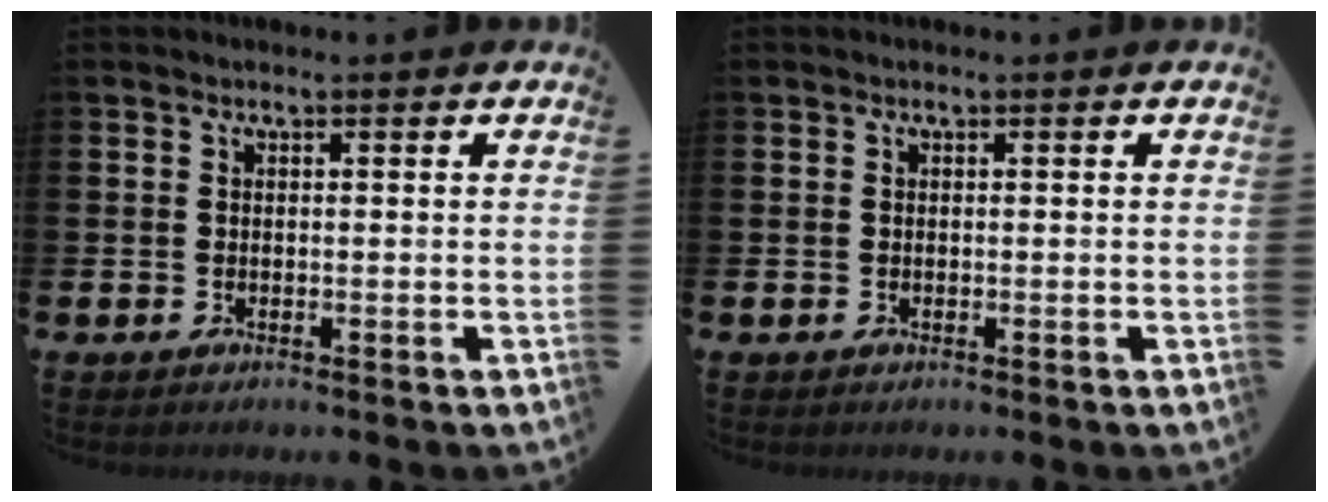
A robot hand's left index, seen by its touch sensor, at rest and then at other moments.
{"total": 0.0}